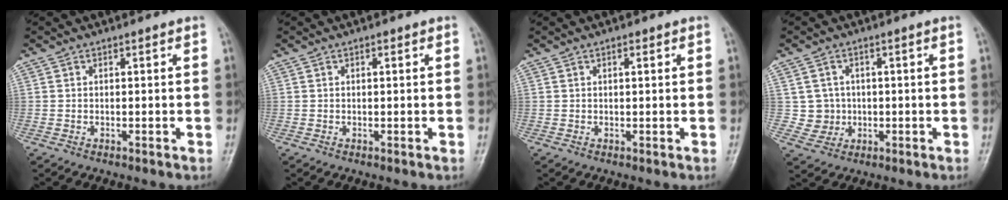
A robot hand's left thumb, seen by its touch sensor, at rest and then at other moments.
{"total": 0.6, "force": [0.2, 0.2, 0.5], "torque": [-0.008, 0.001, 0.002]}
{"total": 0.9, "force": [0.4, 0.3, 0.7], "torque": [-0.012, 0.001, 0.005]}
{"total": 3.9, "force": [0.3, 3.9, 0.3], "torque": [0.019, 0.003, 0.007]}